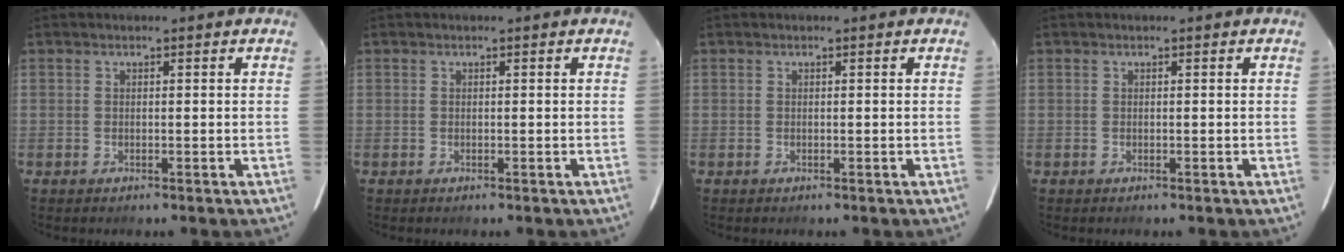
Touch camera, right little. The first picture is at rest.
{"total": 0.0}
{"total": 0.0}
{"total": 0.0}